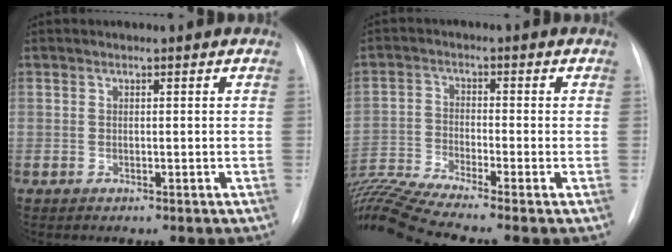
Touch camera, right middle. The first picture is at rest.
{"total": 12.2, "force": [-10.6, -1.9, 5.7], "torque": [-0.127, -0.009, -0.197]}